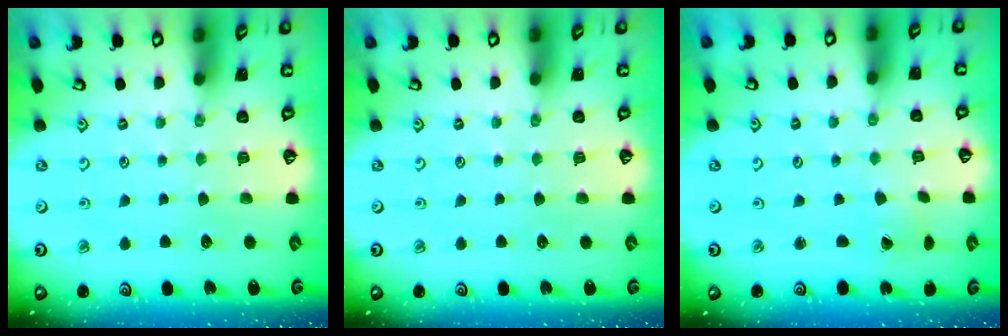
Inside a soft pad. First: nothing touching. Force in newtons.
{"total": 0.0}
{"total": 1.2, "press": 1.2, "slide": 0.4}